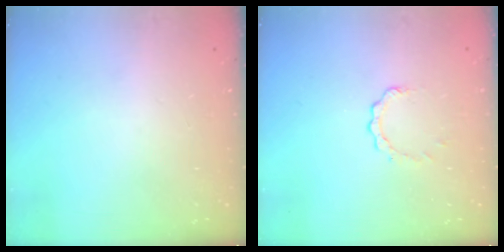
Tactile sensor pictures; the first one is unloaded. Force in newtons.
{"total": 2.7, "press": 2.7, "slide": 0.3}